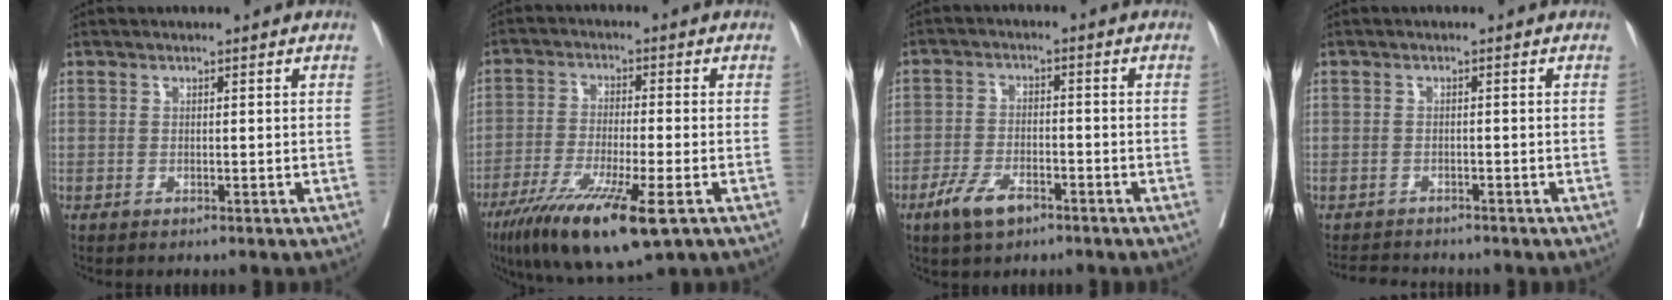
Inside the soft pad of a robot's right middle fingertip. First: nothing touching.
{"total": 13.8, "force": [-7.7, 1.7, 11.3], "torque": [-0.199, -0.041, -0.130]}
{"total": 5.8, "force": [-3.7, 2.3, 3.8], "torque": [-0.082, -0.003, -0.066]}
{"total": 3.3, "force": [-3.2, 0.5, 0.1], "torque": [0.002, -0.011, -0.052]}